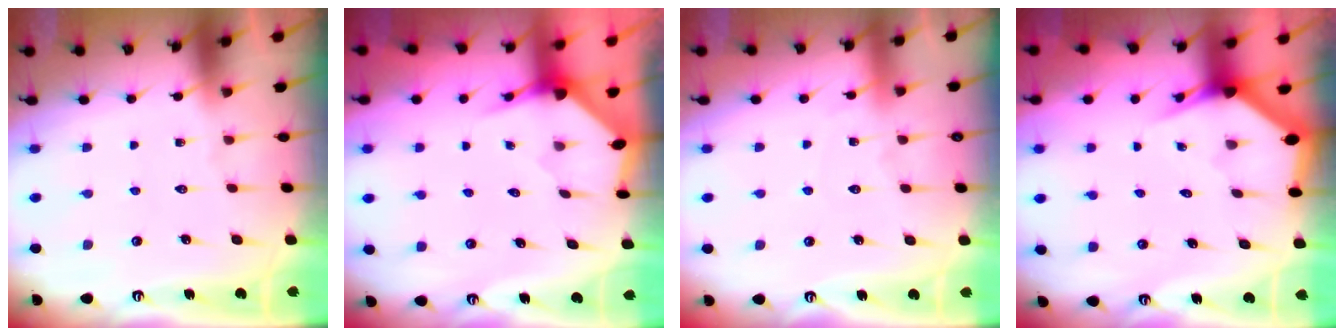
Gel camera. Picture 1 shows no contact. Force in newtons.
{"total": 3.1, "press": 3.1, "slide": 0.2}
{"total": 4.7, "press": 4.7, "slide": 0.5}
{"total": 3.0, "press": 3.0, "slide": 0.0}